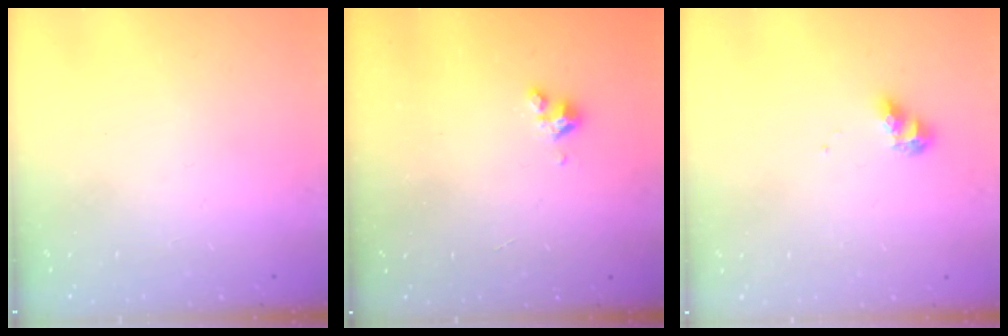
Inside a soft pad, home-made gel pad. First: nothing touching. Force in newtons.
{"total": 2.3, "press": 2.3, "slide": 0.2}
{"total": 7.7, "press": 7.7, "slide": 0.6}